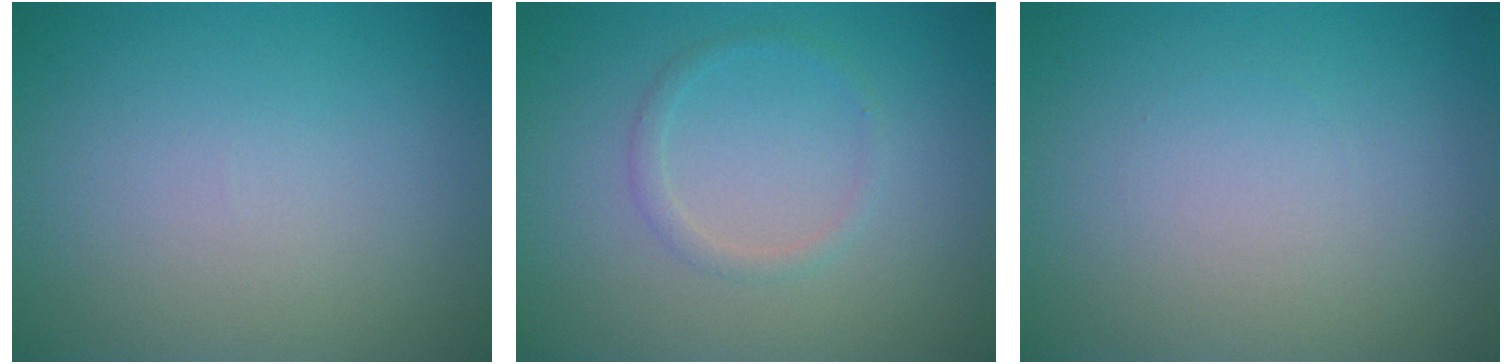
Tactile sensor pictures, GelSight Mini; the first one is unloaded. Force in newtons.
{"total": 1.2, "press": 1.2, "slide": 0.0}
{"total": 0.0}